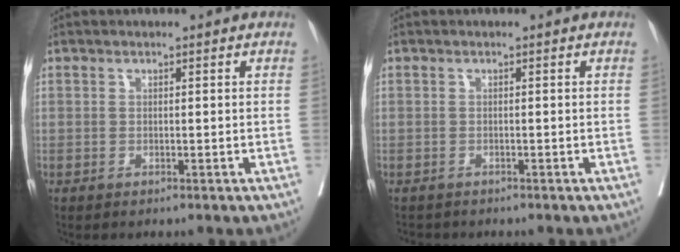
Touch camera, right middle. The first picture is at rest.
{"total": 1.9, "force": [-1.8, 0.8, 0.2], "torque": [-0.007, -0.004, -0.027]}